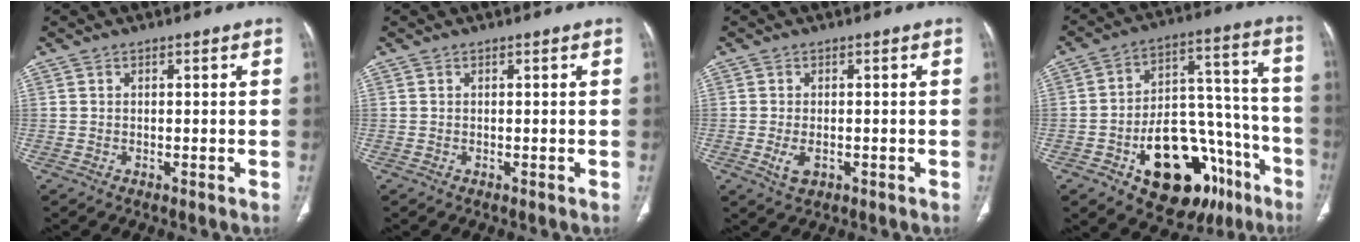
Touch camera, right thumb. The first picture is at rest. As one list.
[{"total": 0.0}, {"total": 3.1, "force": [-0.9, 1.8, 2.4], "torque": [-0.046, -0.002, -0.011]}, {"total": 24.3, "force": [-11.8, 13.8, 16.2], "torque": [-0.179, 0.092, -0.163]}]